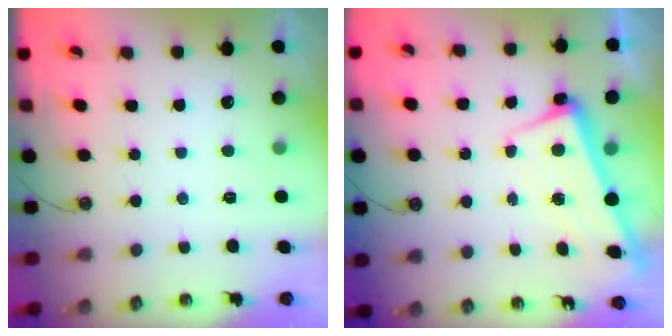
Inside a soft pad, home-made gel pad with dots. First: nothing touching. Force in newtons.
{"total": 2.4, "press": 2.2, "slide": 0.9}